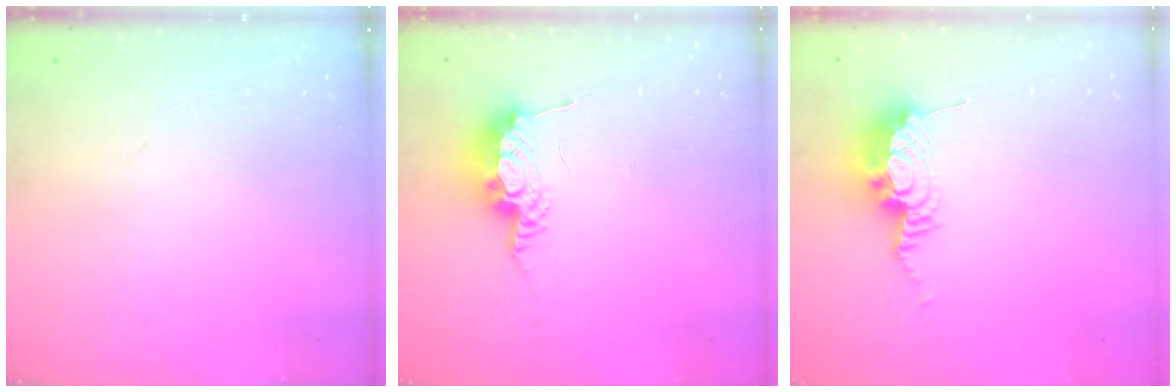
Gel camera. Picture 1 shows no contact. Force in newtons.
{"total": 8.6, "press": 8.6, "slide": 0.8}
{"total": 10.4, "press": 10.4, "slide": 0.5}